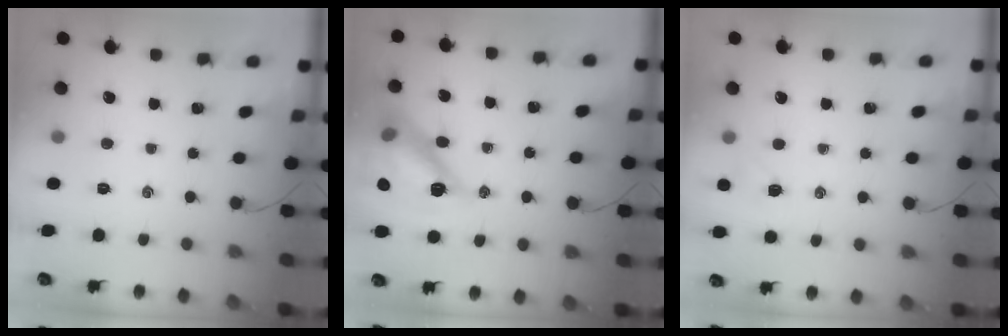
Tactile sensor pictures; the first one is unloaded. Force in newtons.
{"total": 17.4, "press": 17.1, "slide": 3.0}
{"total": 4.0, "press": 3.8, "slide": 1.1}